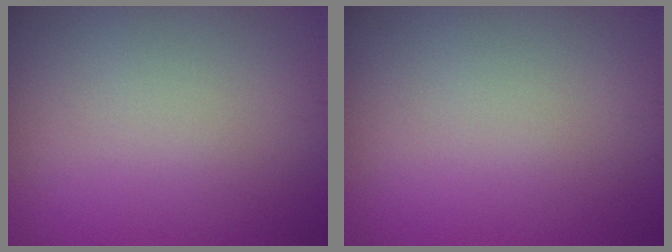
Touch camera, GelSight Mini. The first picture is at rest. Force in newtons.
{"total": 0.0}